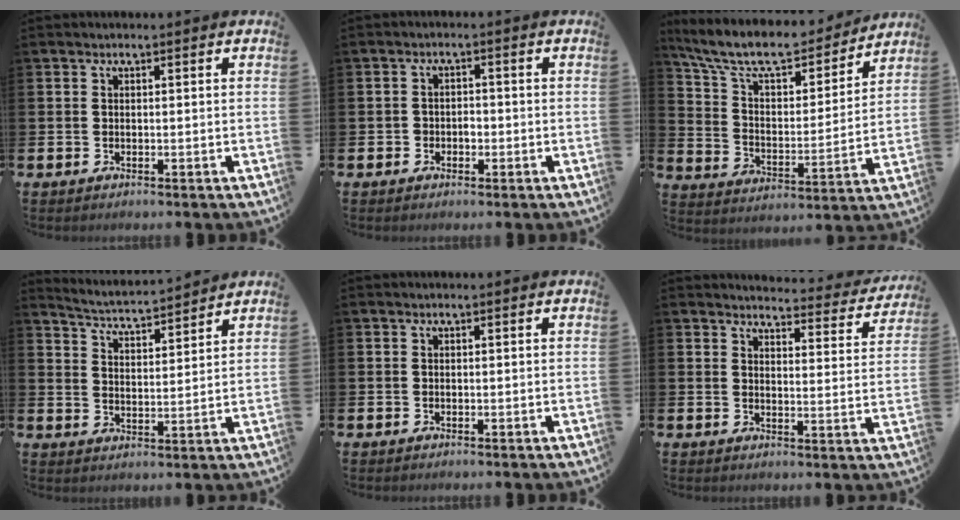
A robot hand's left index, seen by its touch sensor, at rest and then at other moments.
{"total": 1.7, "force": [-0.7, 1.4, 0.6], "torque": [-0.005, 0.000, -0.018]}
{"total": 10.4, "force": [9.2, 2.9, 3.9], "torque": [-0.116, -0.057, 0.157]}
{"total": 4.1, "force": [4.1, -0.1, 0.1], "torque": [-0.022, -0.035, 0.069]}
{"total": 0.0}
{"total": 3.6, "force": [3.5, 0.6, 0.5], "torque": [-0.011, -0.033, 0.054]}